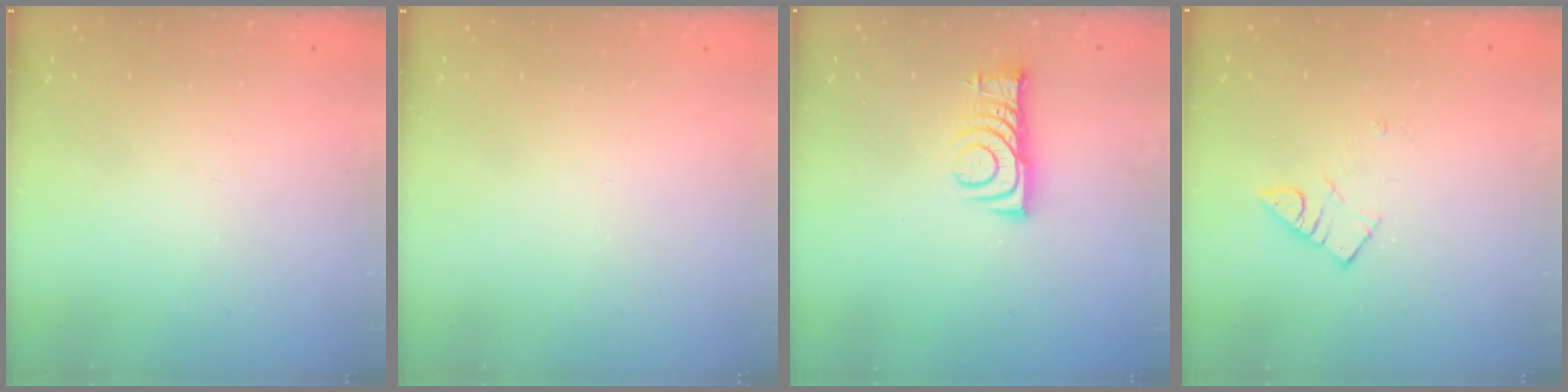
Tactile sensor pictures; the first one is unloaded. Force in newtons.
{"total": 1.6, "press": 1.6, "slide": 0.1}
{"total": 8.7, "press": 8.7, "slide": 0.5}
{"total": 3.1, "press": 3.0, "slide": 0.5}